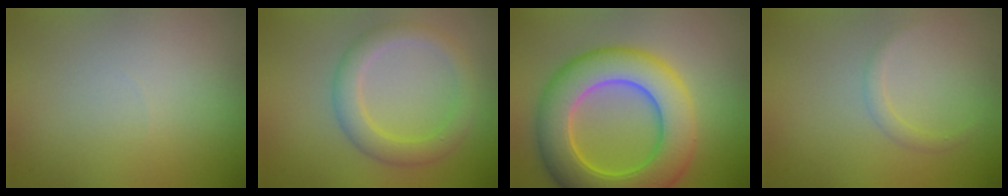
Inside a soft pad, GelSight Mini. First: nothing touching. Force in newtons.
{"total": 3.5, "press": 3.5, "slide": 0.3}
{"total": 10.4, "press": 10.3, "slide": 0.4}
{"total": 1.1, "press": 1.1, "slide": 0.1}